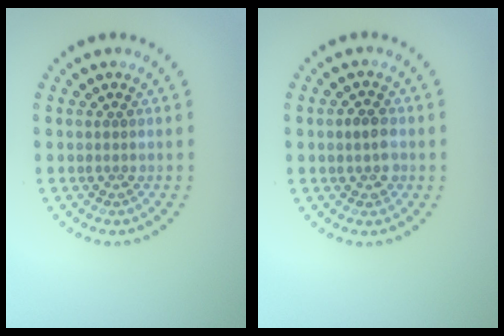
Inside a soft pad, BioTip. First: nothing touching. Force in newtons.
{"total": 2.0, "press": 2.0, "slide": 0.3}